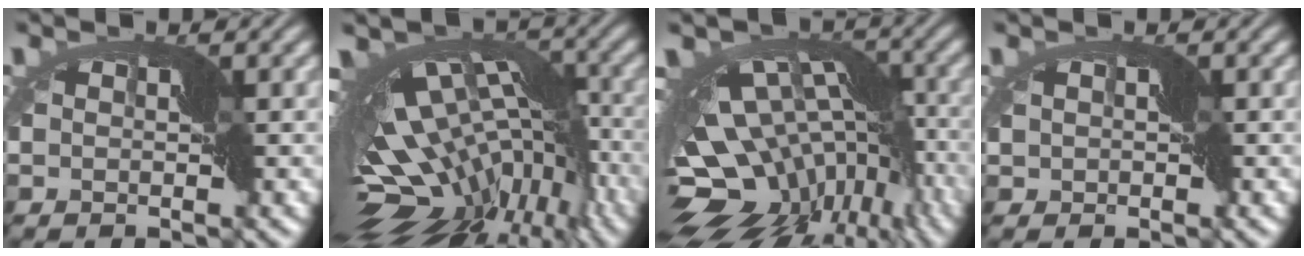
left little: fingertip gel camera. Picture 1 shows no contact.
{"total": 17.2, "force": [-4.8, 9.1, 13.8], "torque": [-0.220, 0.008, -0.047]}
{"total": 16.1, "force": [-4.6, 9.5, 12.2], "torque": [-0.182, -0.004, -0.040]}
{"total": 0.8, "force": [-0.1, 0.8, 0.1], "torque": [0.002, 0.003, -0.004]}